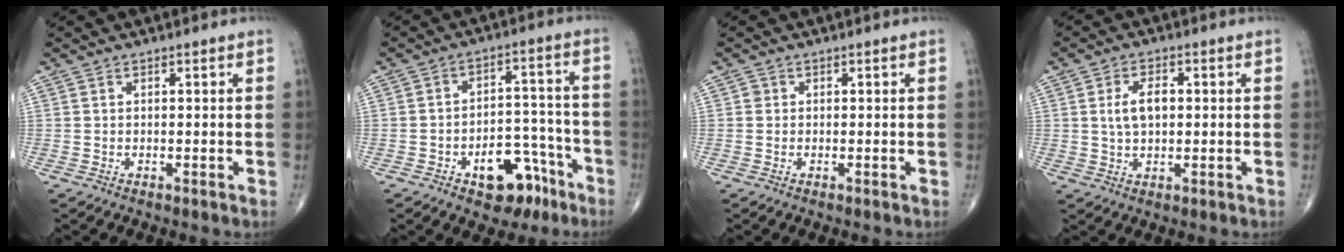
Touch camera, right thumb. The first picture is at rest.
{"total": 11.3, "force": [-6.3, 6.5, 6.8], "torque": [-0.054, 0.059, -0.084]}
{"total": 0.8, "force": [0.1, 0.7, 0.1], "torque": [0.002, 0.002, 0.001]}
{"total": 5.4, "force": [0.6, 3.1, 4.4], "torque": [-0.077, 0.005, 0.010]}